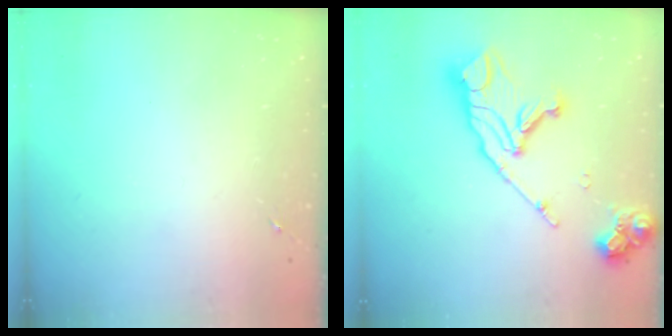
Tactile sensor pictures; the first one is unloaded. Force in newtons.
{"total": 19.5, "press": 19.4, "slide": 2.1}